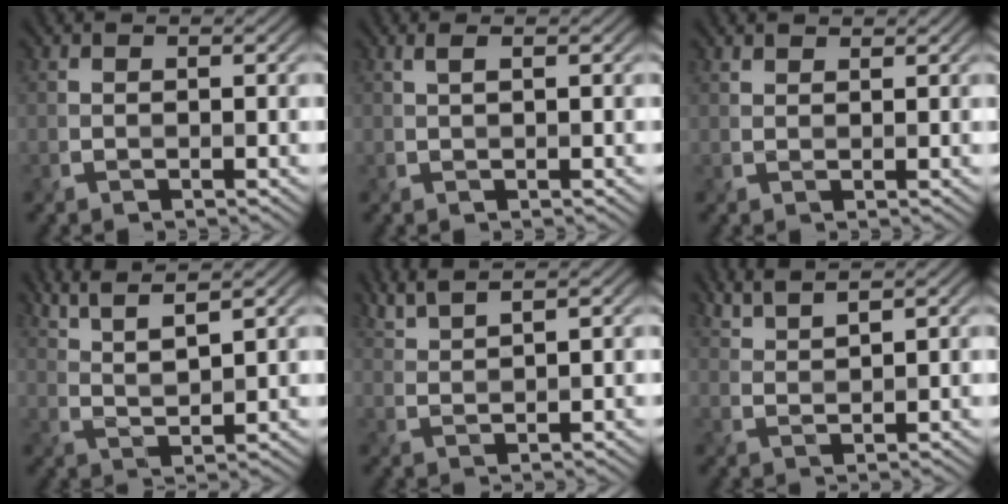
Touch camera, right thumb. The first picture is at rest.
{"total": 1.0, "force": [0.4, 0.1, 0.9], "torque": [-0.025, 0.003, 0.009]}
{"total": 1.4, "force": [1.3, 0.4, 0.3], "torque": [-0.014, 0.003, 0.030]}
{"total": 6.6, "force": [4.9, 1.1, 4.2], "torque": [-0.080, 0.006, 0.094]}
{"total": 3.6, "force": [3.0, 0.3, 2.0], "torque": [-0.038, 0.011, 0.062]}
{"total": 3.7, "force": [3.1, 0.4, 2.0], "torque": [-0.034, 0.003, 0.063]}